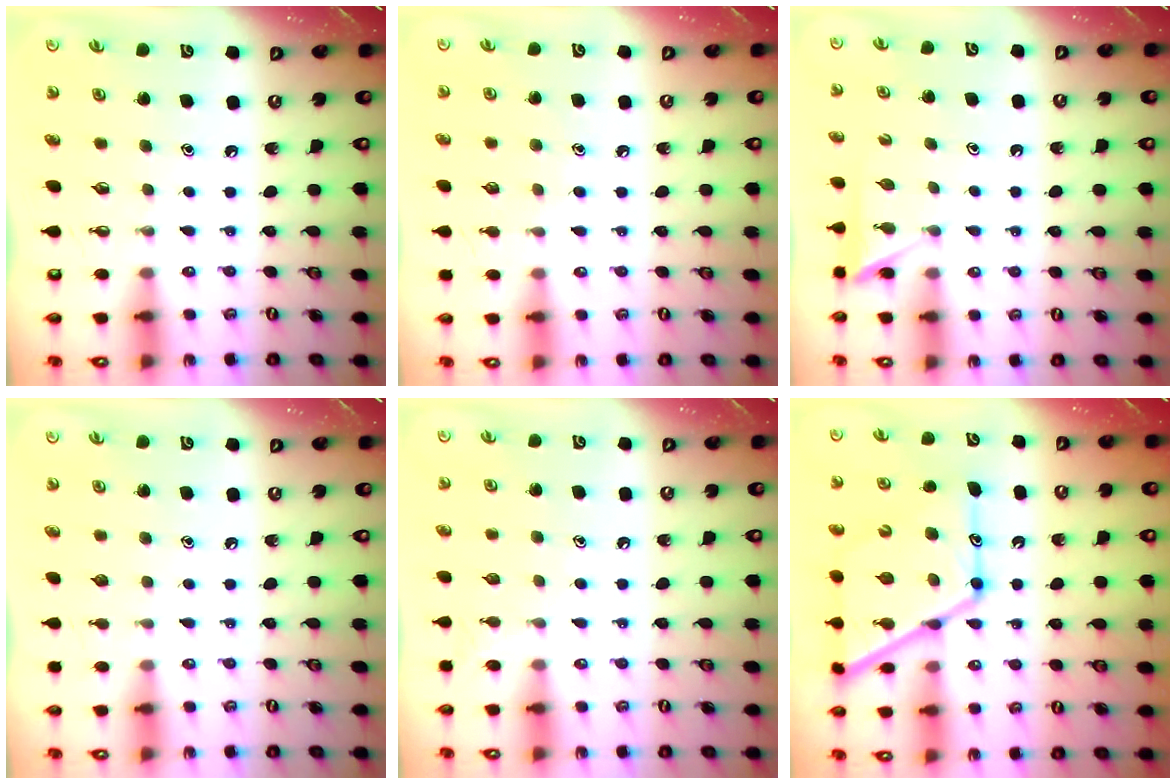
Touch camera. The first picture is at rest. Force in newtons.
{"total": 7.7, "press": 7.7, "slide": 0.7}
{"total": 5.6, "press": 5.6, "slide": 0.5}
{"total": 0.0}
{"total": 6.2, "press": 6.2, "slide": 0.7}
{"total": 19.0, "press": 18.9, "slide": 1.7}